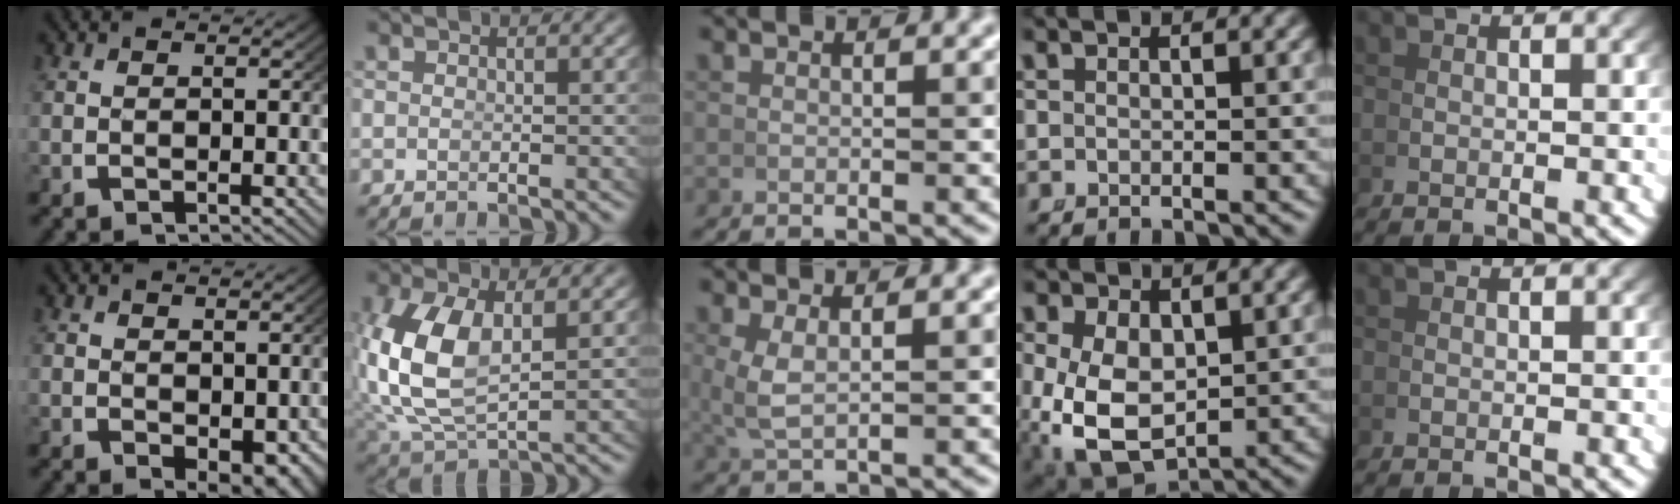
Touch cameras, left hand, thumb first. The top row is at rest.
{"thumb": {"total": 3.1, "force": [0.2, 1.9, 2.4], "torque": [-0.033, -0.024, 0.021]}, "index": {"total": 7.5, "force": [0.6, 4.7, 5.8], "torque": [-0.160, -0.032, 0.038]}, "middle": {"total": 2.6, "force": [0.7, 1.1, 2.2], "torque": [-0.057, -0.004, 0.023]}, "ring": {"total": 10.2, "force": [-3.0, 8.0, 5.5], "torque": [-0.153, -0.078, -0.018]}}